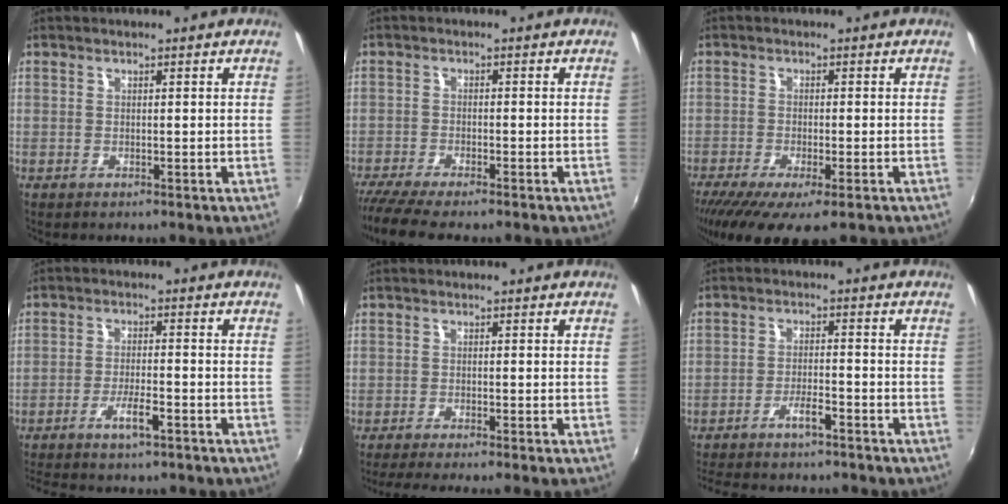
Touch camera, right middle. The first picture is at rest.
{"total": 7.5, "force": [-6.5, 0.5, 3.7], "torque": [-0.092, -0.033, -0.113]}
{"total": 10.4, "force": [-7.0, 2.5, 7.3], "torque": [-0.155, -0.044, -0.114]}
{"total": 5.7, "force": [-4.4, 0.9, 3.5], "torque": [-0.084, 0.001, -0.077]}
{"total": 5.8, "force": [-5.0, -1.0, 2.7], "torque": [-0.060, -0.014, -0.078]}
{"total": 8.7, "force": [-7.5, 1.6, 4.0], "torque": [-0.096, -0.002, -0.121]}